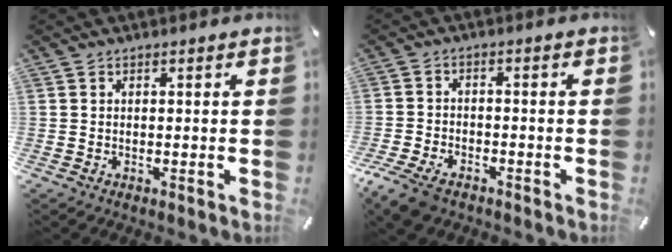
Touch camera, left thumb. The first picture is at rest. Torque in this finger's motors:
{"motor_torque": [0.03, 1.33, 0.77, 0.68, 0.12]}